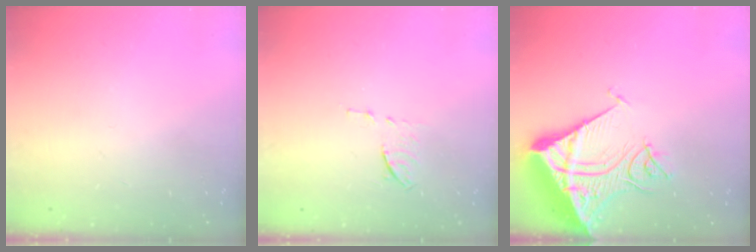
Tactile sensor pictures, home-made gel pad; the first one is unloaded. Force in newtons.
{"total": 6.2, "press": 6.1, "slide": 1.0}
{"total": 16.9, "press": 16.7, "slide": 2.3}